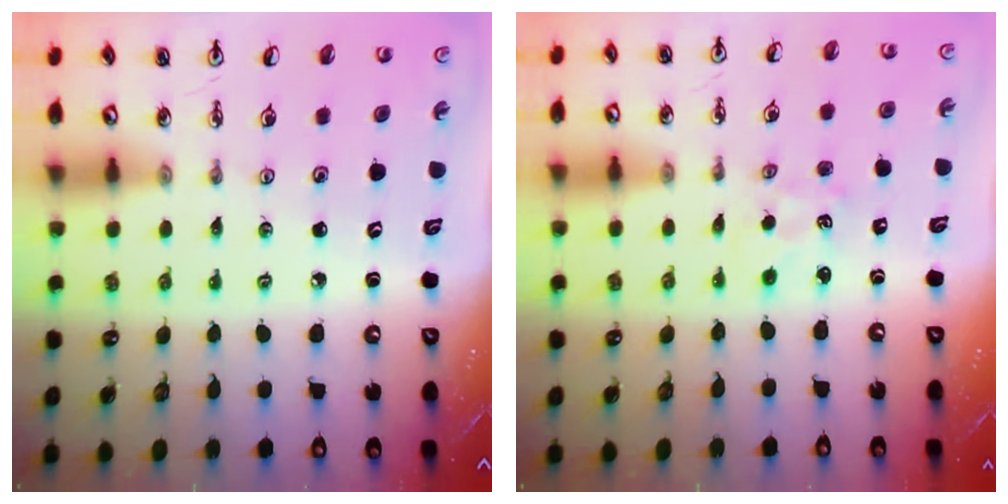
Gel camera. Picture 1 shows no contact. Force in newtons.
{"total": 1.6, "press": 1.5, "slide": 0.3}